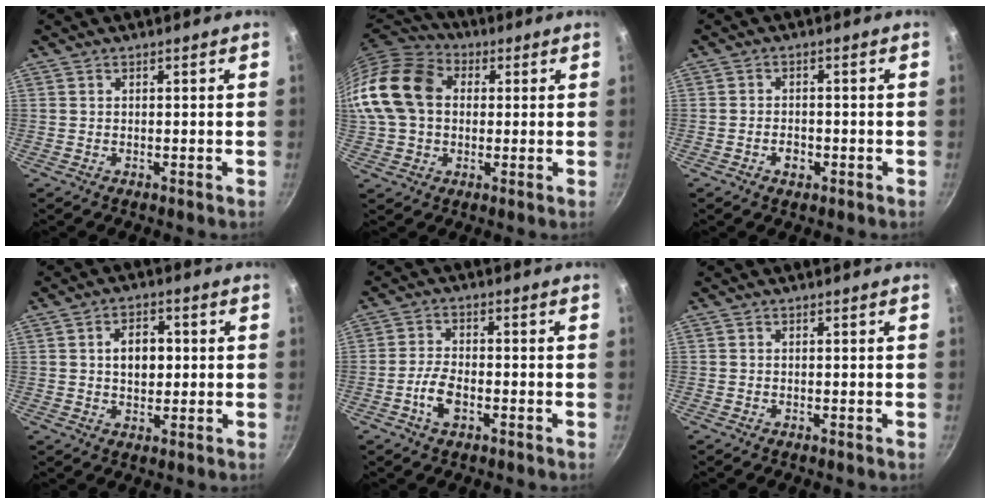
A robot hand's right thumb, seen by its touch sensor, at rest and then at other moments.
{"total": 16.5, "force": [2.1, 12.6, 10.5], "torque": [-0.189, 0.032, 0.024]}
{"total": 2.7, "force": [-1.3, 1.8, 1.5], "torque": [-0.019, 0.011, -0.022]}
{"total": 6.5, "force": [0.8, 4.3, 4.8], "torque": [-0.058, 0.007, 0.011]}
{"total": 5.2, "force": [-2.1, 2.6, 4.0], "torque": [-0.079, 0.017, -0.045]}
{"total": 0.0}